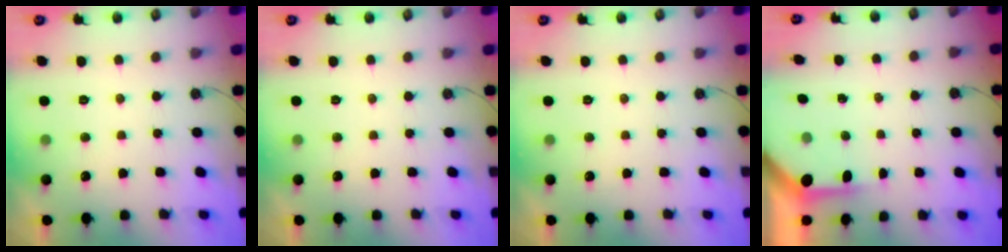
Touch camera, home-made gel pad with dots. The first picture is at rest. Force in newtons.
{"total": 0.0}
{"total": 0.0}
{"total": 3.9, "press": 3.9, "slide": 0.3}